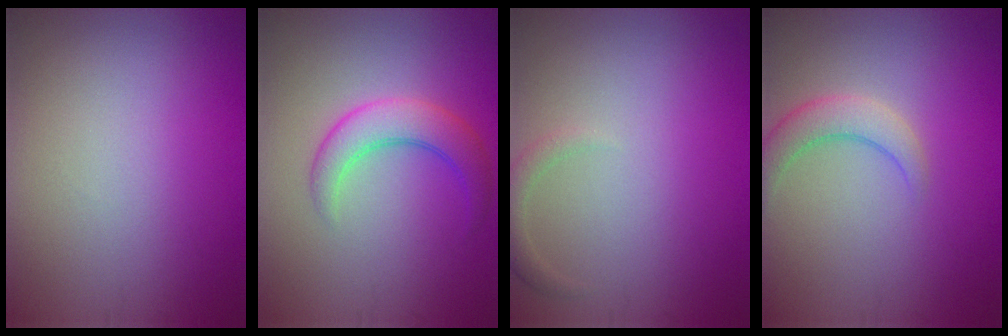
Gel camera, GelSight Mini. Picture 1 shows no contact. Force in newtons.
{"total": 3.9, "press": 3.9, "slide": 0.1}
{"total": 1.3, "press": 1.2, "slide": 0.2}
{"total": 2.7, "press": 2.7, "slide": 0.3}